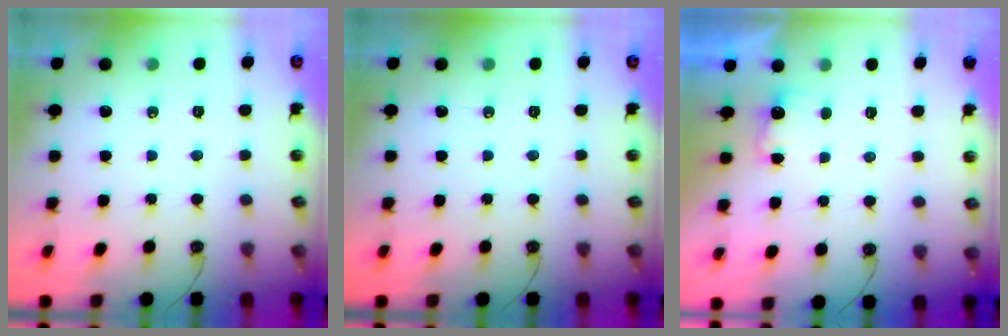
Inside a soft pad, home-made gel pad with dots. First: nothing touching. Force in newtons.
{"total": 0.0}
{"total": 2.4, "press": 2.3, "slide": 0.8}